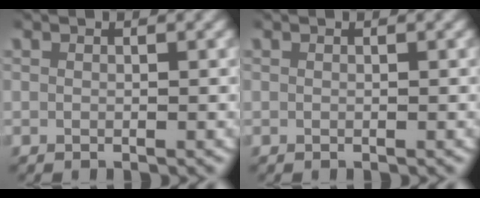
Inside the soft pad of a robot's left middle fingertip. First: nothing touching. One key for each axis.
{"total": 0.0}